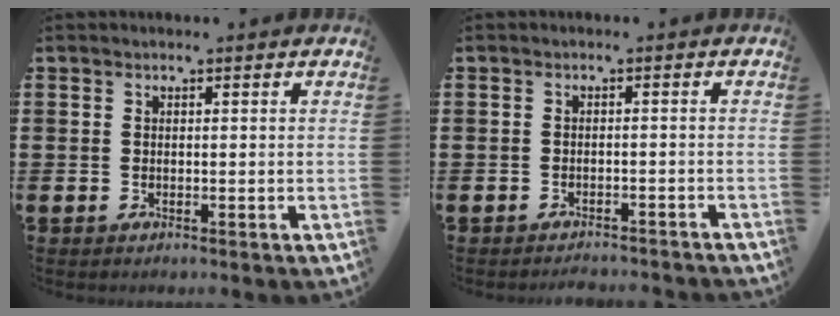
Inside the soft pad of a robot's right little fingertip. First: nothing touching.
{"total": 1.4, "force": [-1.4, -0.1, 0.0], "torque": [-0.003, 0.004, -0.028]}